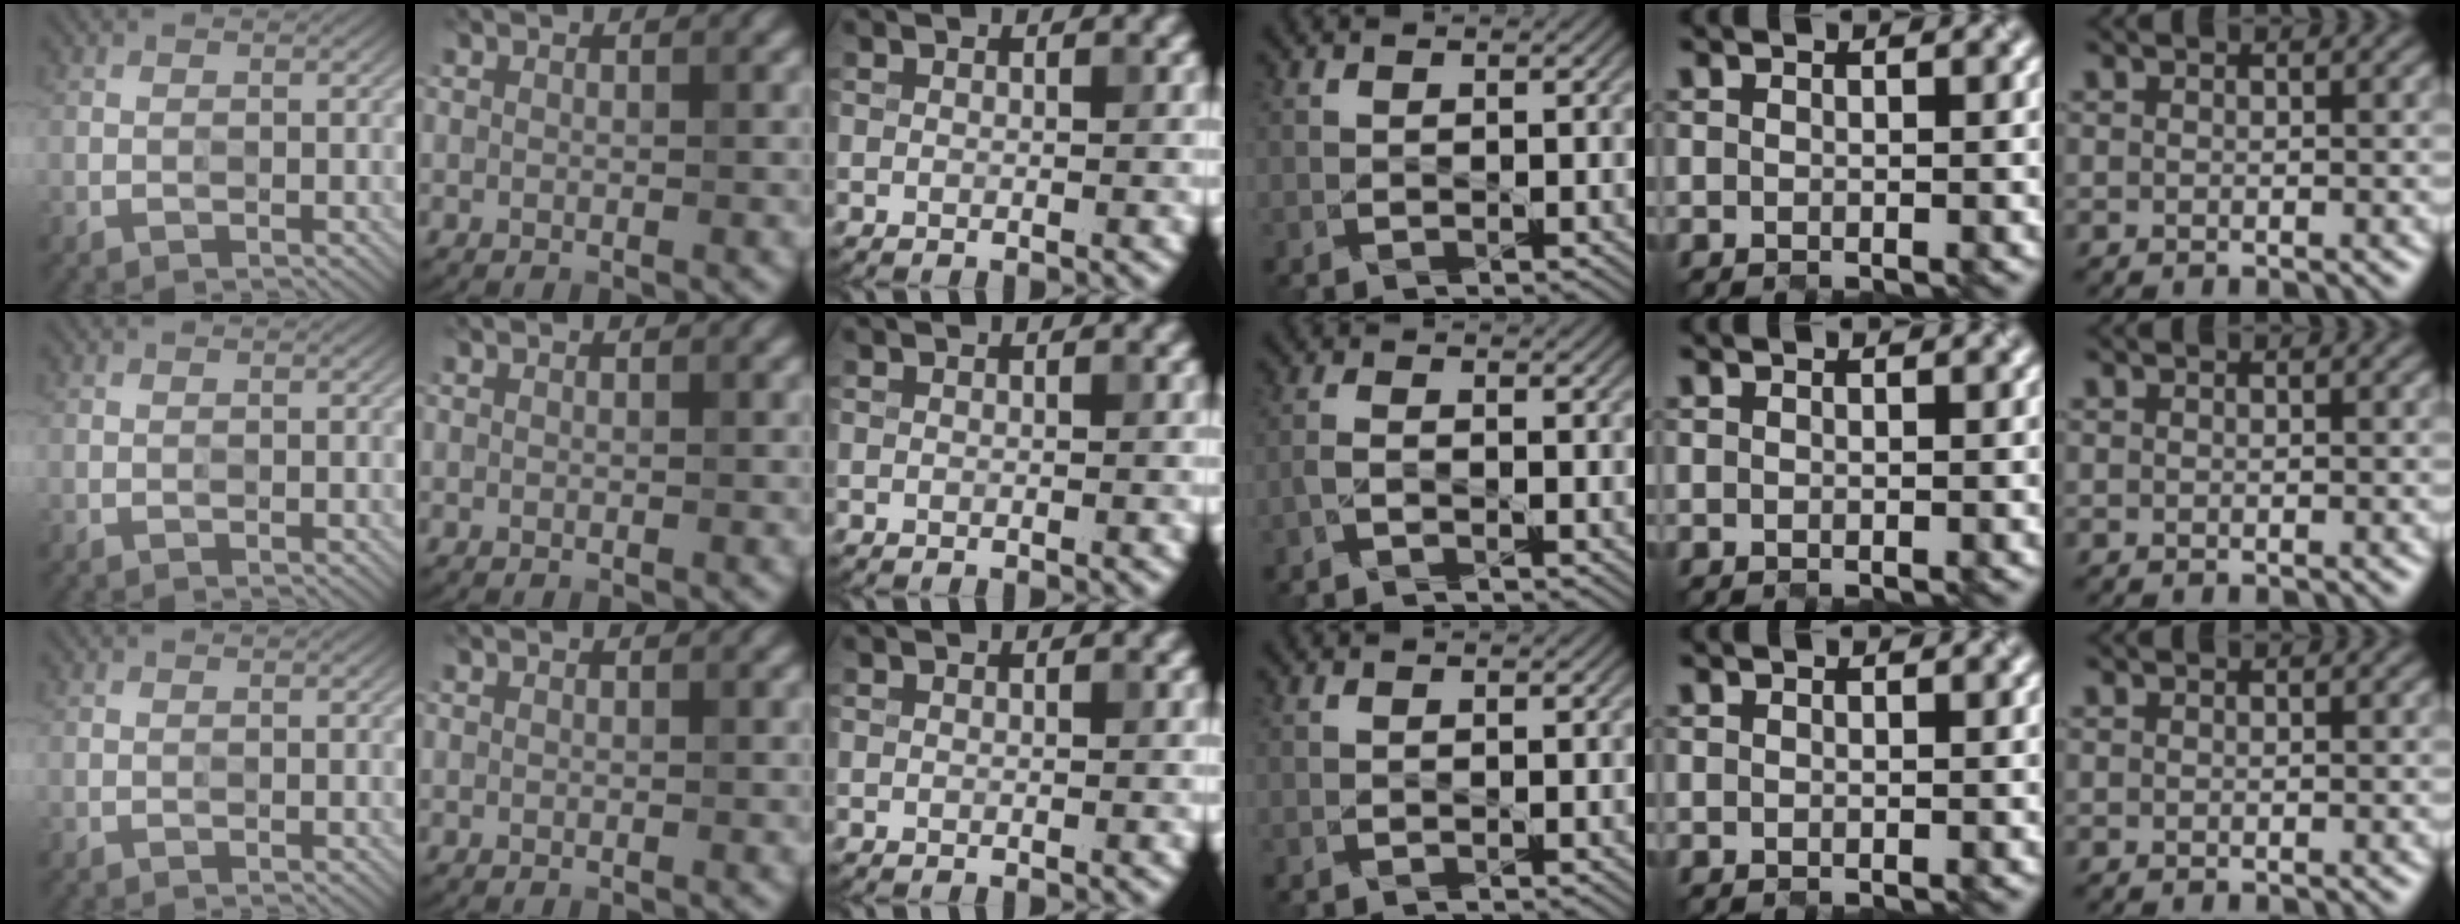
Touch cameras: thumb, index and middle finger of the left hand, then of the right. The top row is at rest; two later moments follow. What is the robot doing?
{"motion": "close", "object": "laptop"}